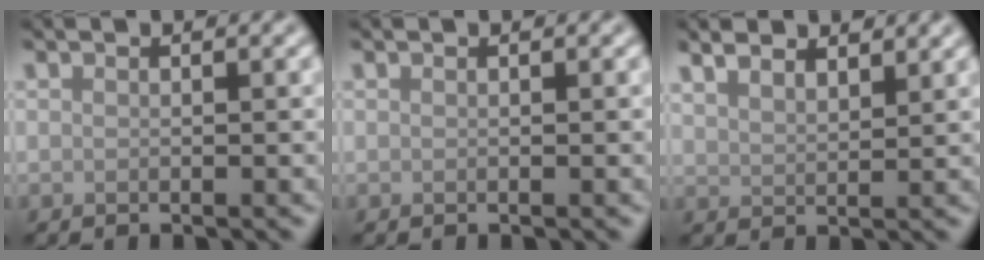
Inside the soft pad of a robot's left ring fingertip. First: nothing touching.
{"total": 0.0}
{"total": 4.5, "force": [3.6, 1.7, 2.1], "torque": [-0.035, 0.012, 0.049]}